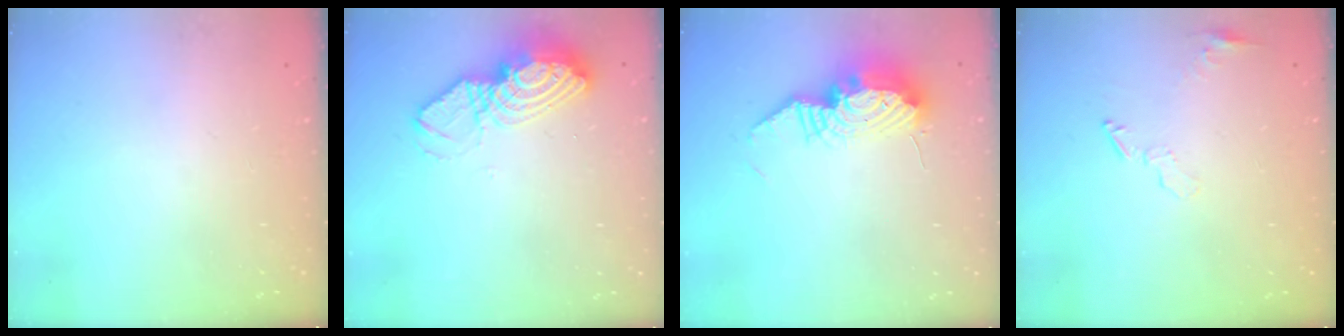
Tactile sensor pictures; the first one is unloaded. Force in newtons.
{"total": 13.0, "press": 12.9, "slide": 1.7}
{"total": 13.1, "press": 13.1, "slide": 1.0}
{"total": 4.8, "press": 4.8, "slide": 0.2}